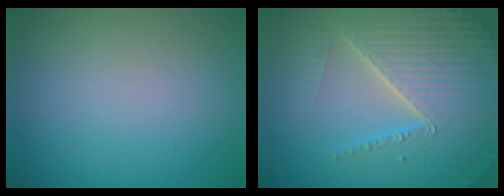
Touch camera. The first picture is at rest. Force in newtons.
{"total": 7.0, "press": 6.8, "slide": 1.5}